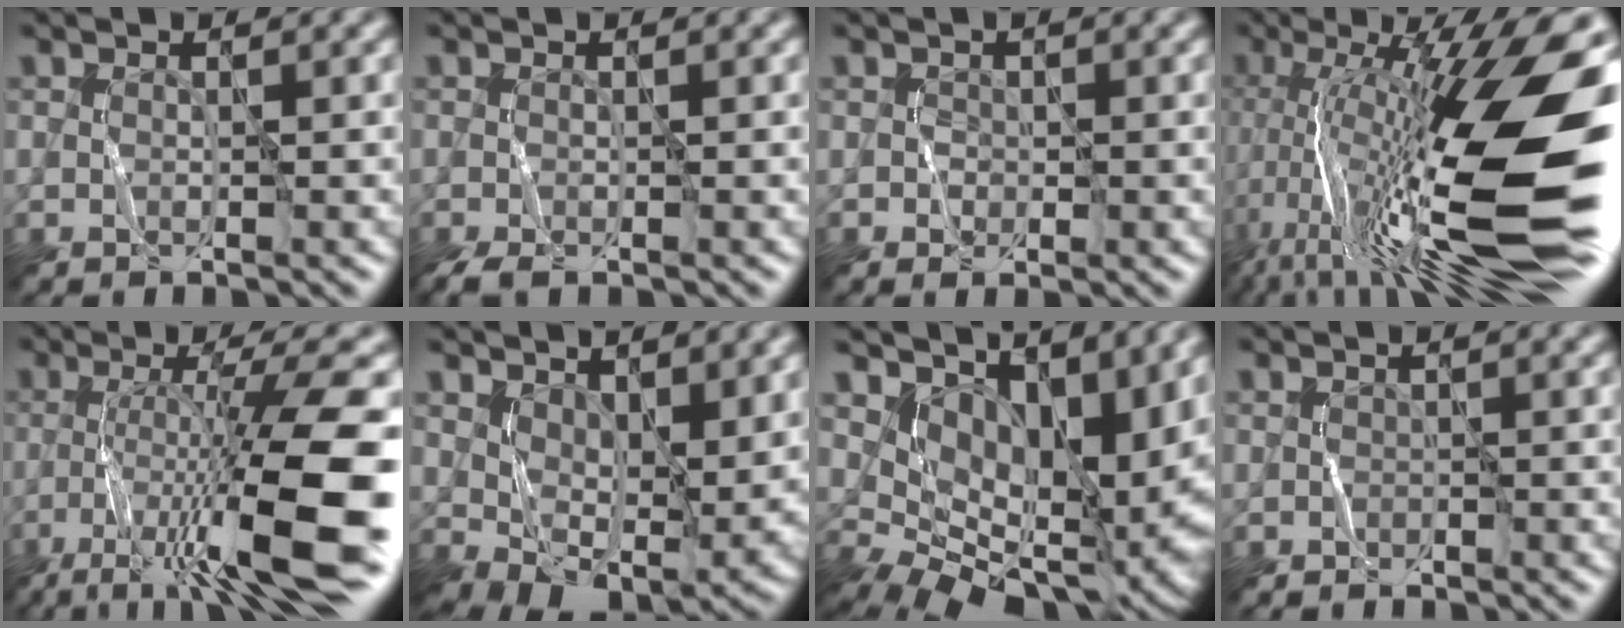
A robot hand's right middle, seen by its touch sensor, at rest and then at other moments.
{"total": 1.0, "force": [-0.6, 0.2, 0.8], "torque": [-0.027, -0.001, -0.009]}
{"total": 1.1, "force": [-0.3, 0.9, 0.6], "torque": [-0.010, -0.002, 0.001]}
{"total": 18.6, "force": [-2.0, 4.7, 17.9], "torque": [-0.321, 0.013, -0.034]}
{"total": 11.7, "force": [-5.0, 1.9, 10.4], "torque": [-0.160, 0.009, -0.080]}
{"total": 8.1, "force": [1.0, 4.7, 6.5], "torque": [-0.116, -0.018, 0.032]}
{"total": 11.4, "force": [3.4, 6.8, 8.5], "torque": [-0.141, -0.019, 0.081]}
{"total": 0.9, "force": [-0.5, -0.2, -0.7], "torque": [0.013, 0.003, -0.005]}